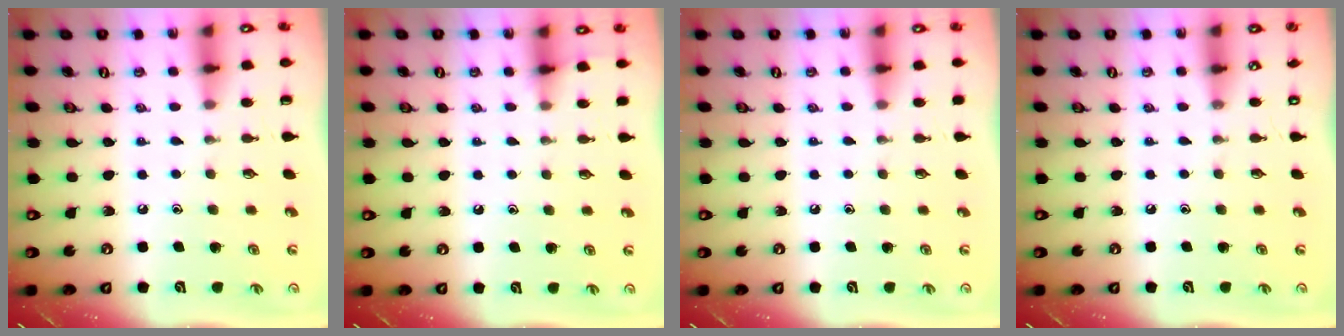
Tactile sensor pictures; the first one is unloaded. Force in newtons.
{"total": 3.6, "press": 3.5, "slide": 0.4}
{"total": 2.8, "press": 2.7, "slide": 0.4}
{"total": 0.0}